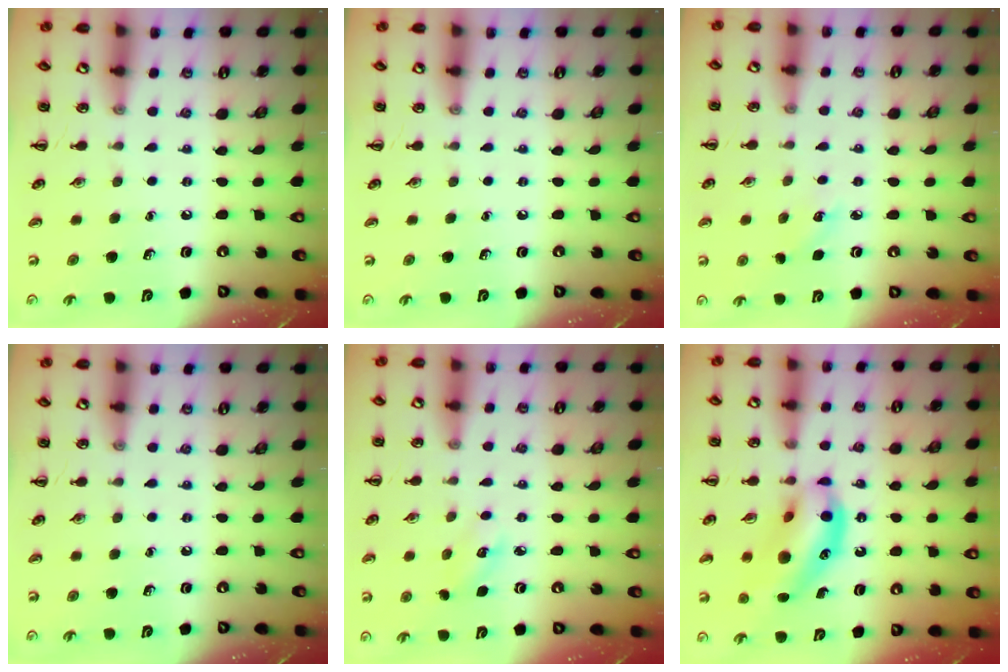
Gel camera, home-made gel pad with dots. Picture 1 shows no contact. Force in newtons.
{"total": 0.0}
{"total": 3.7, "press": 3.5, "slide": 1.0}
{"total": 0.0}
{"total": 3.8, "press": 3.7, "slide": 0.9}
{"total": 15.2, "press": 14.8, "slide": 3.3}